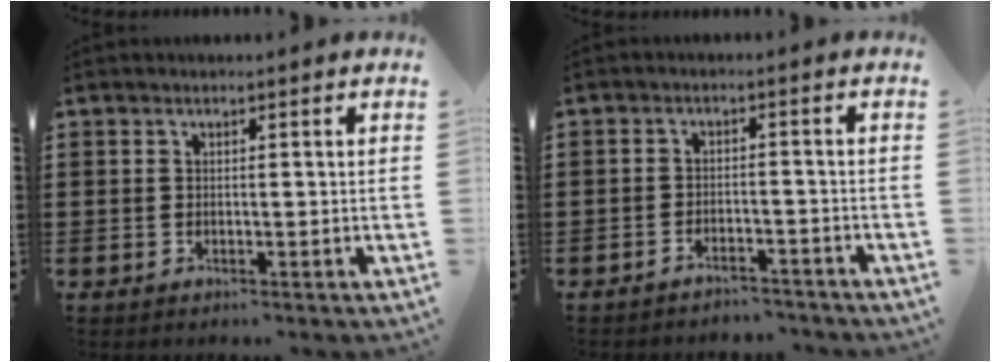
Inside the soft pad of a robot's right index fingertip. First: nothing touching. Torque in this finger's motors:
{"motor_torque": [0.23, 0.55, 0.01, -0.05]}